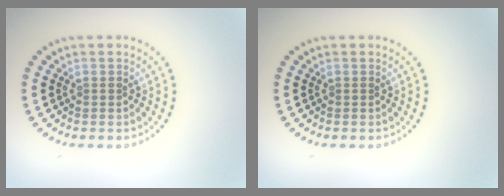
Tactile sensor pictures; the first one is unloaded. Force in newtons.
{"total": 0.0}